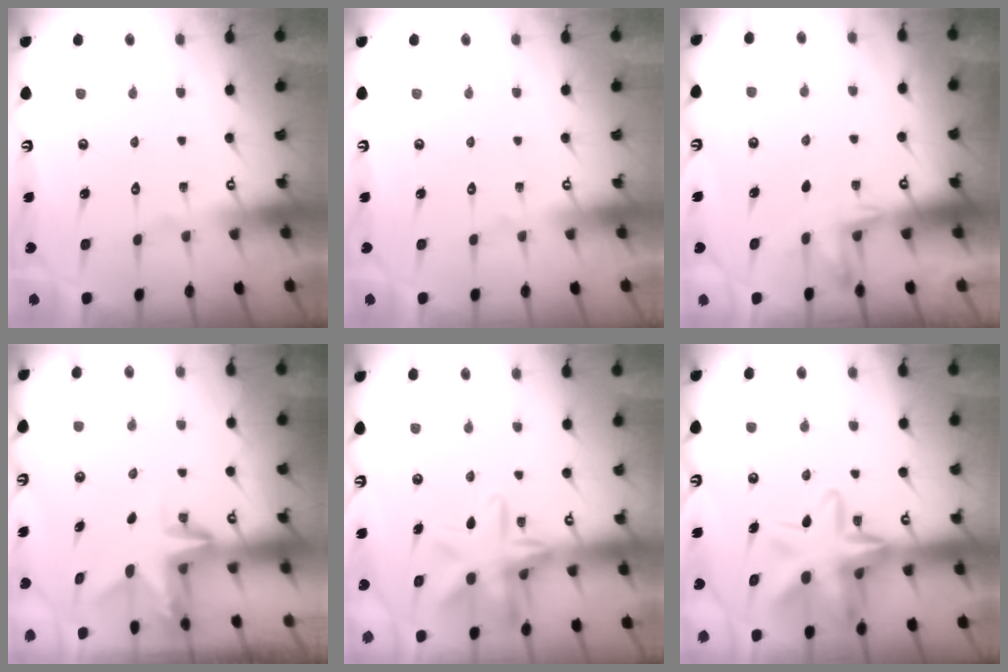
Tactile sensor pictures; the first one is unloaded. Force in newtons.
{"total": 0.0}
{"total": 3.5, "press": 3.4, "slide": 0.9}
{"total": 3.1, "press": 3.1, "slide": 0.2}
{"total": 13.4, "press": 13.3, "slide": 1.4}
{"total": 15.3, "press": 15.1, "slide": 2.1}